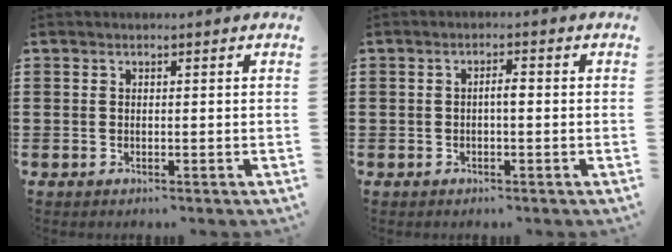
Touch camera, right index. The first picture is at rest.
{"total": 1.7, "force": [-0.2, 0.4, 1.7], "torque": [-0.032, 0.004, -0.006]}